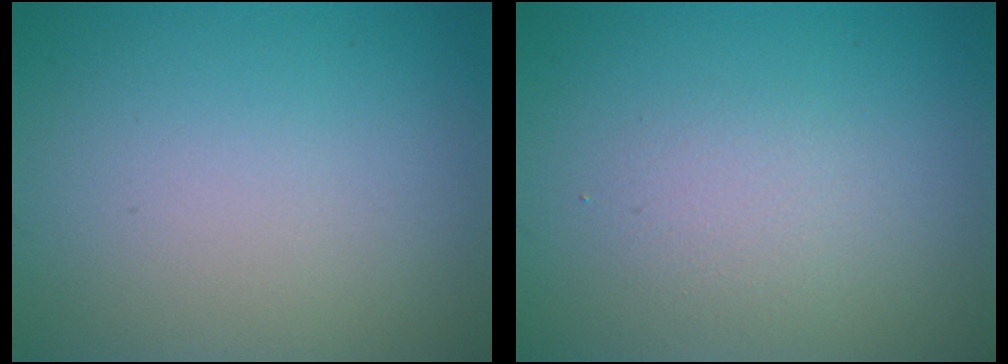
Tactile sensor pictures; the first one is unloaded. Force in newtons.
{"total": 1.6, "press": 1.6, "slide": 0.2}